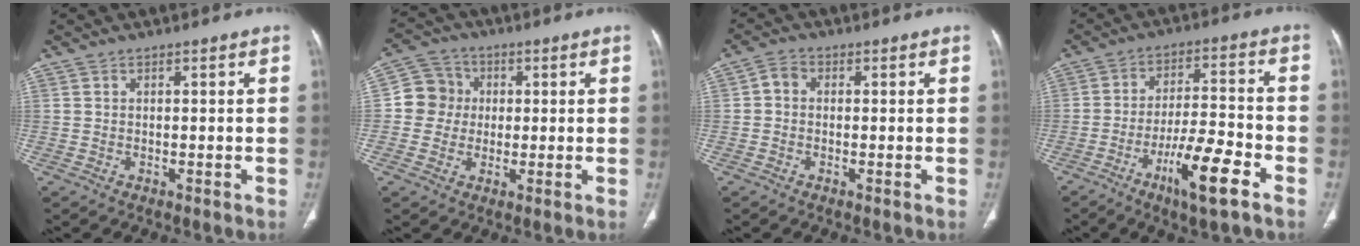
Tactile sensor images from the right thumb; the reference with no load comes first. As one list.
[{"total": 7.1, "force": [0.3, 6.9, 1.8], "torque": [0.000, 0.014, -0.005]}, {"total": 2.6, "force": [0.0, 2.1, 1.5], "torque": [-0.021, 0.008, -0.010]}, {"total": 12.0, "force": [-6.3, 2.2, 10.0], "torque": [-0.180, 0.030, -0.108]}]